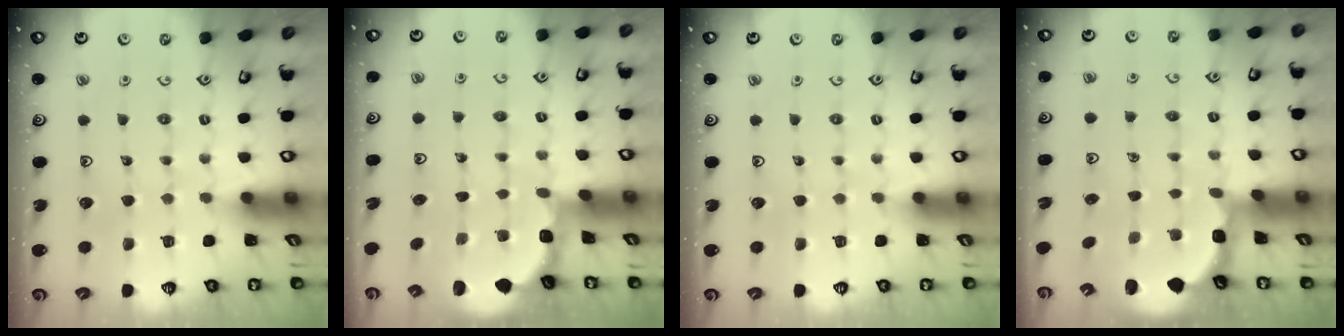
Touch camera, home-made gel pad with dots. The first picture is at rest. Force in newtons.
{"total": 1.9, "press": 1.8, "slide": 0.7}
{"total": 0.0}
{"total": 2.6, "press": 1.9, "slide": 1.8}